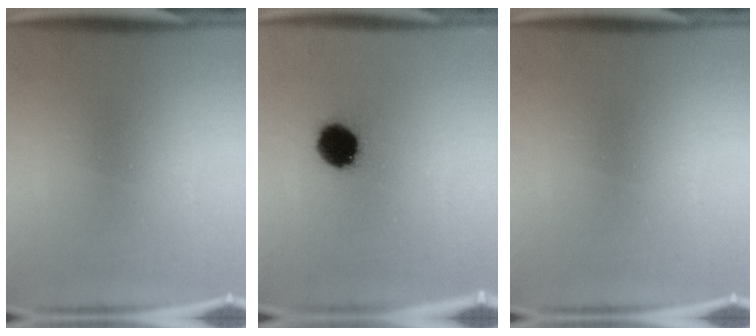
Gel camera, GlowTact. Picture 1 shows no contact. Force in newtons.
{"total": 10.8}
{"total": 0.0}